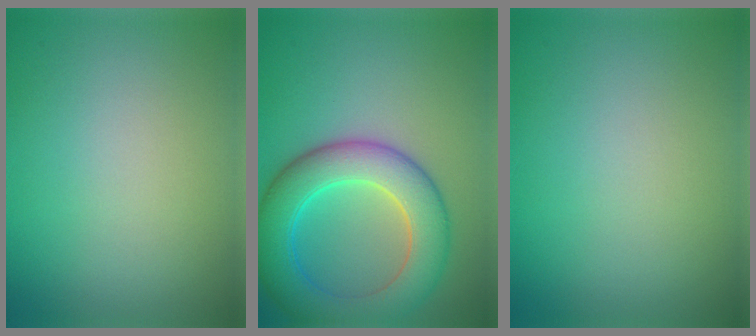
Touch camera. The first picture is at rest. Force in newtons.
{"total": 8.1, "press": 8.1, "slide": 0.3}
{"total": 0.0}